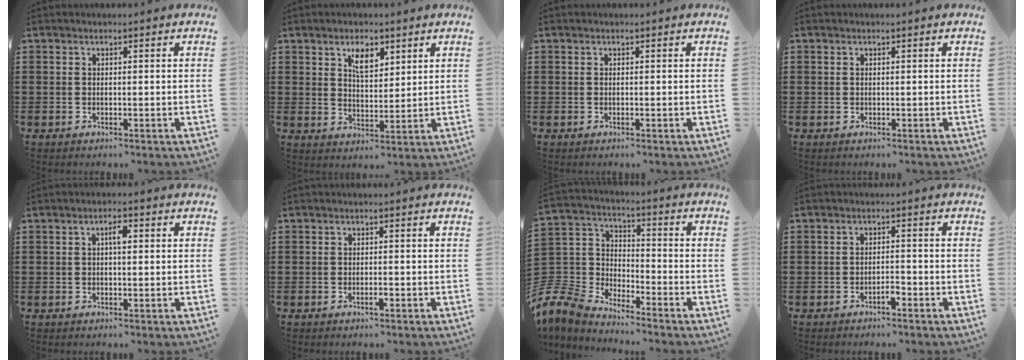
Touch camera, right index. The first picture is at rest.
{"total": 4.5, "force": [2.7, 2.1, 2.9], "torque": [-0.048, 0.002, 0.045]}
{"total": 0.0}
{"total": 0.0}
{"total": 2.0, "force": [0.4, 0.6, 1.8], "torque": [-0.029, 0.004, 0.002]}
{"total": 1.1, "force": [-0.7, 0.2, 0.9], "torque": [-0.018, -0.003, -0.011]}
{"total": 6.5, "force": [-5.8, 2.9, 0.7], "torque": [-0.073, -0.014, -0.129]}
{"total": 1.7, "force": [-1.3, 0.4, 1.1], "torque": [-0.023, 0.001, -0.024]}